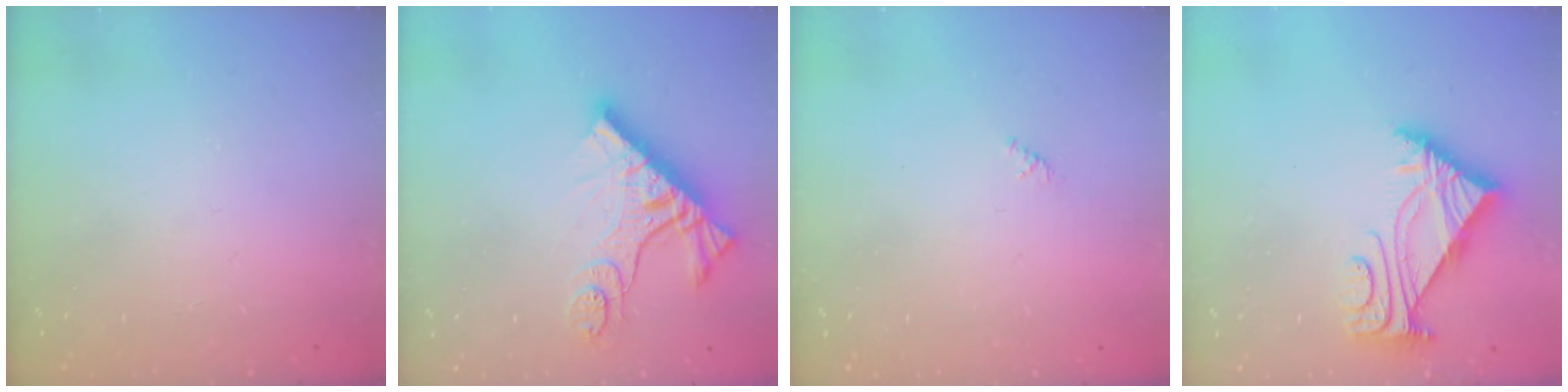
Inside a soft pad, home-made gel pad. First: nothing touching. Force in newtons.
{"total": 12.7, "press": 12.7, "slide": 1.2}
{"total": 0.8, "press": 0.7, "slide": 0.4}
{"total": 5.8, "press": 5.7, "slide": 0.9}